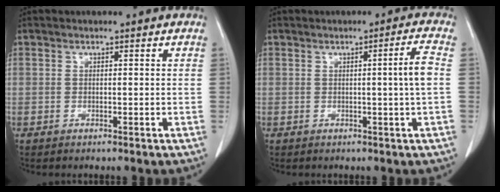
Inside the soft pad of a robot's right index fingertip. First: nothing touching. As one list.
[{"total": 3.6, "force": [-0.1, -1.0, 3.5], "torque": [-0.052, -0.003, 0.000]}]